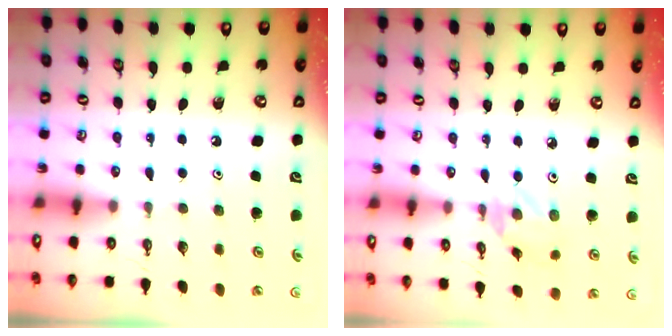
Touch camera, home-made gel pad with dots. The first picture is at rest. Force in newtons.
{"total": 1.3, "press": 1.3, "slide": 0.1}